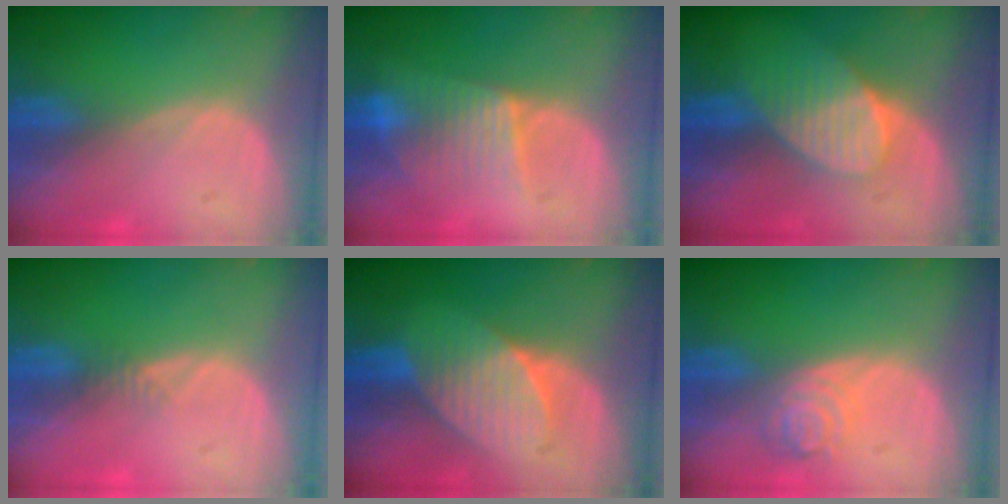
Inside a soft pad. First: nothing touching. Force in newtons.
{"total": 6.9, "press": 6.7, "slide": 1.7}
{"total": 7.4, "press": 6.8, "slide": 2.8}
{"total": 1.2, "press": 1.0, "slide": 0.6}
{"total": 7.3, "press": 7.3, "slide": 1.0}
{"total": 4.1, "press": 4.1, "slide": 0.1}